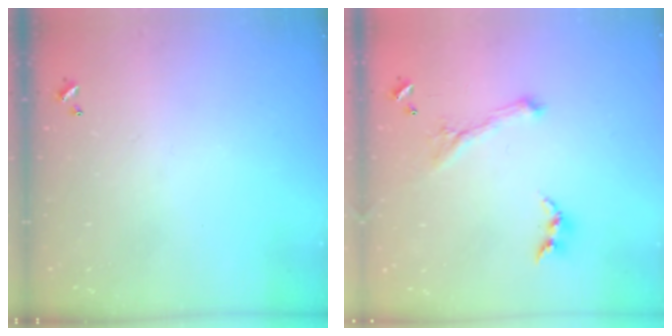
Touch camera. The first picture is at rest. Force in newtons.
{"total": 0.7, "press": 0.6, "slide": 0.3}